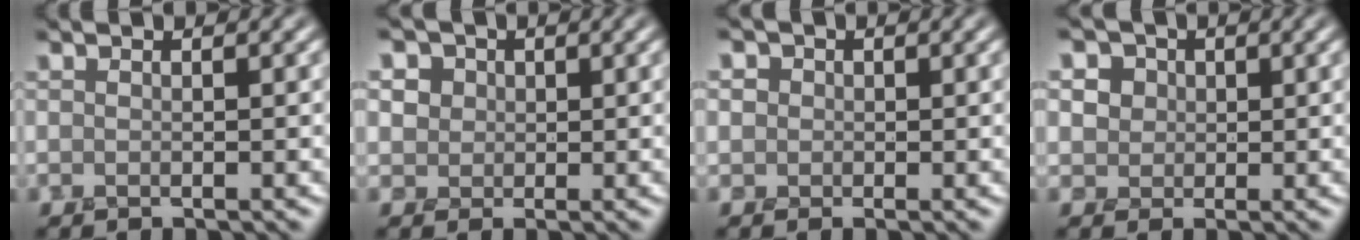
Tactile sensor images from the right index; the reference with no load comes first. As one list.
[{"total": 4.7, "force": [1.9, 3.9, 1.7], "torque": [-0.035, 0.008, 0.018]}, {"total": 2.1, "force": [0.3, 1.9, 0.7], "torque": [-0.005, 0.005, -0.009]}, {"total": 5.0, "force": [1.9, 4.2, 1.9], "torque": [-0.034, 0.011, 0.017]}]